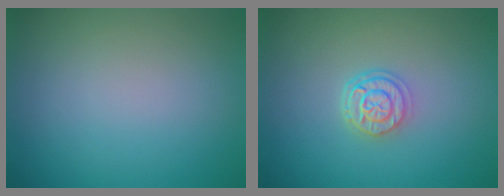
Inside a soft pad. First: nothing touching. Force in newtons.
{"total": 2.7, "press": 2.2, "slide": 1.5}